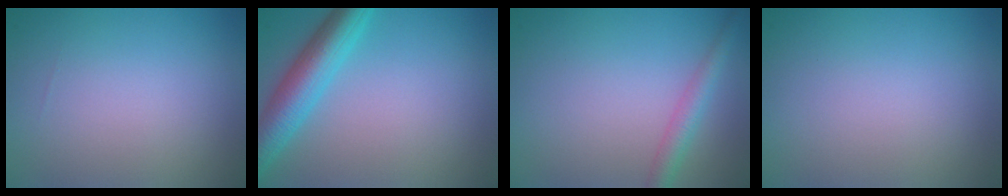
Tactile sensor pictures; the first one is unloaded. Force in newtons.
{"total": 5.3, "press": 5.3, "slide": 0.1}
{"total": 2.4, "press": 2.4, "slide": 0.1}
{"total": 0.0}